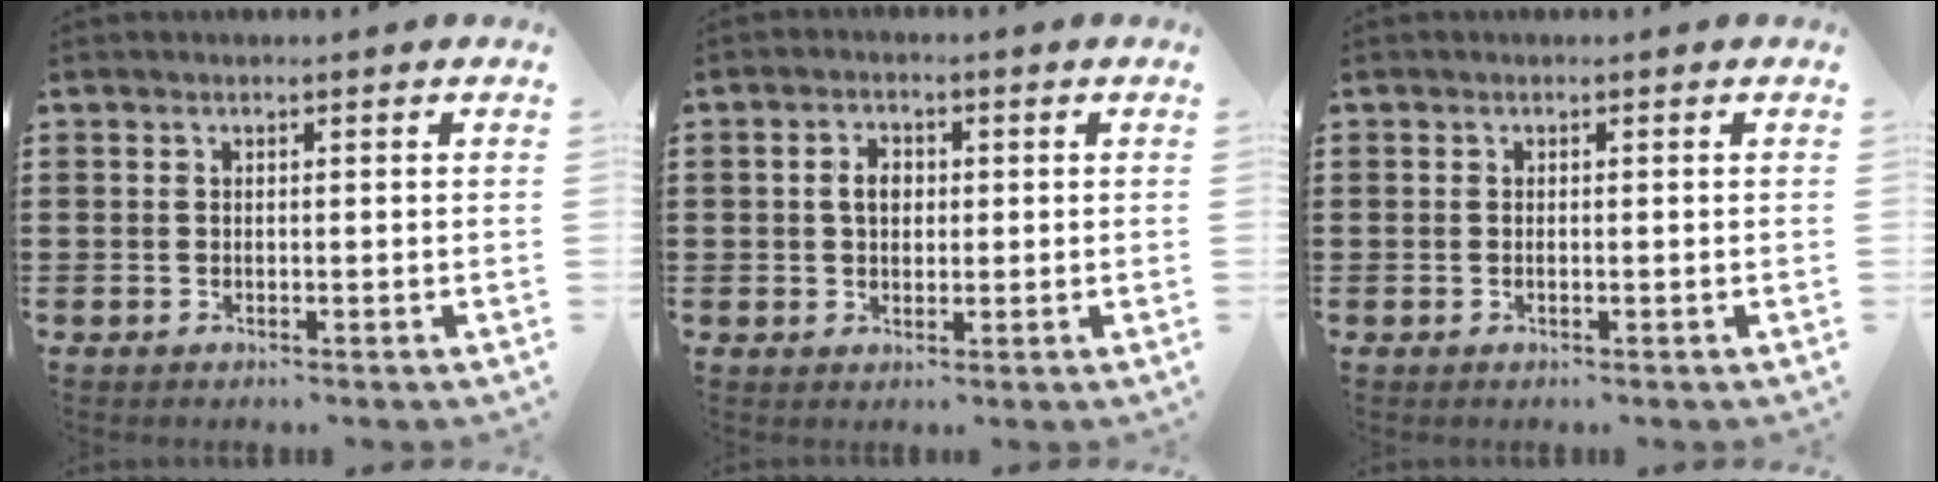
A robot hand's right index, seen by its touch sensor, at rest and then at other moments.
{"total": 3.2, "force": [0.3, 2.2, 2.3], "torque": [-0.050, 0.011, 0.003]}
{"total": 0.0}